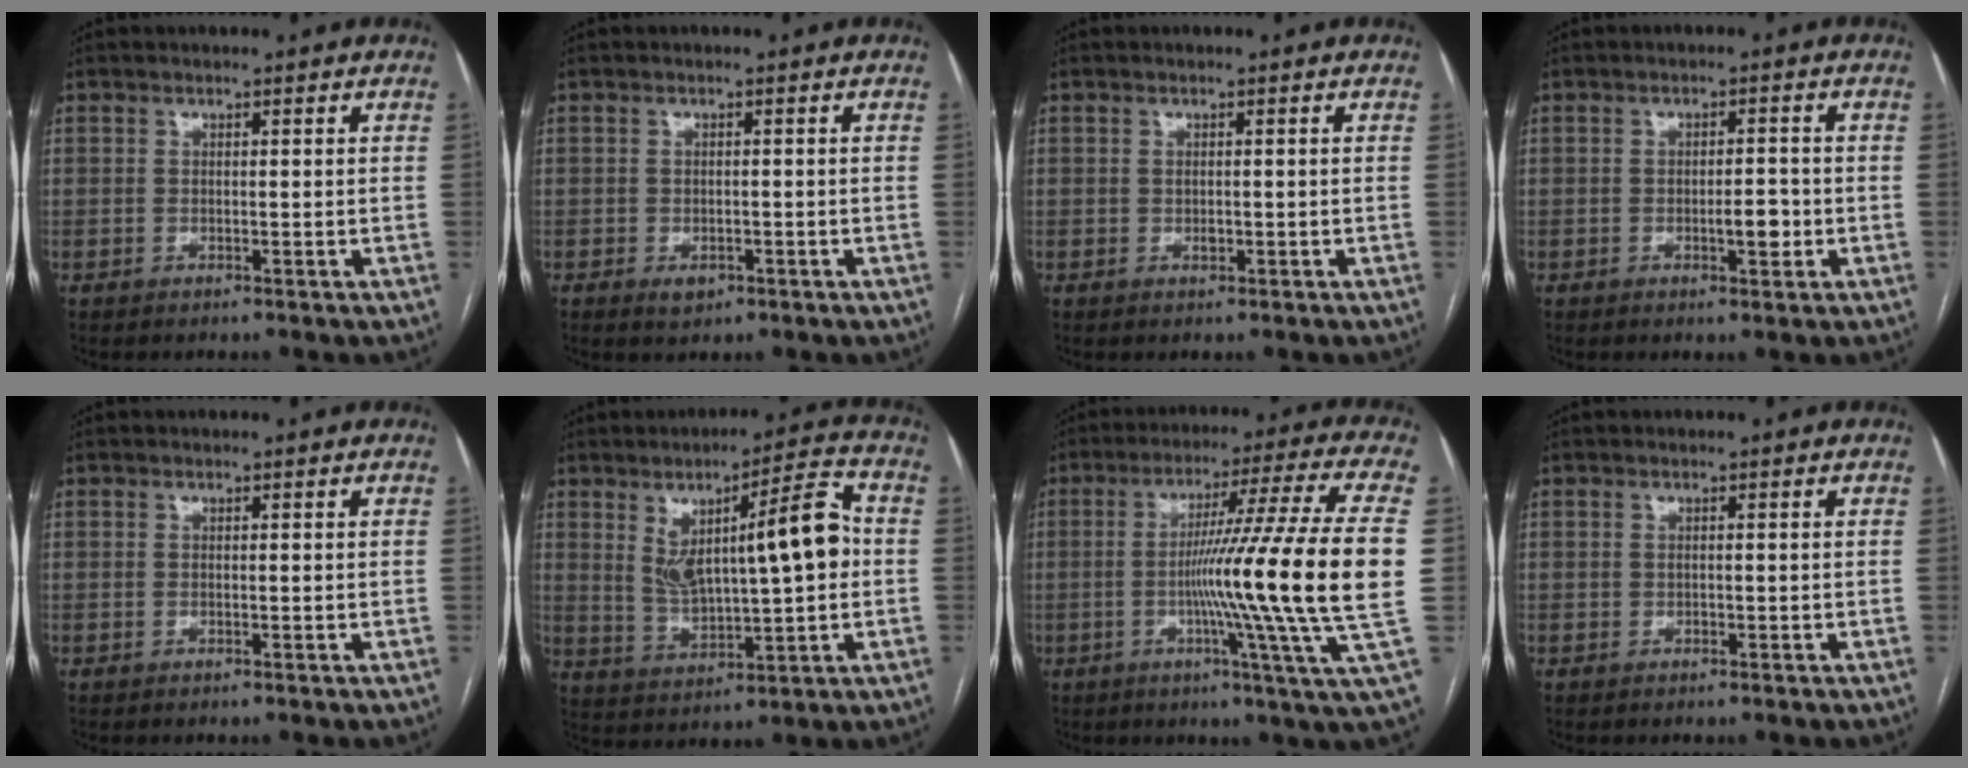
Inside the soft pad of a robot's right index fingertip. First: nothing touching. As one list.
[{"total": 2.2, "force": [-1.1, 1.5, 1.2], "torque": [-0.015, 0.002, -0.007]}, {"total": 0.8, "force": [-0.1, 0.5, 0.7], "torque": [-0.014, 0.000, -0.001]}, {"total": 3.2, "force": [-0.9, 1.0, 2.9], "torque": [-0.043, 0.002, -0.011]}, {"total": 0.0}, {"total": 13.2, "force": [2.2, 2.8, 12.7], "torque": [-0.205, 0.024, 0.042]}, {"total": 21.0, "force": [-1.5, -3.1, 20.8], "torque": [-0.287, -0.007, -0.042]}, {"total": 0.0}]